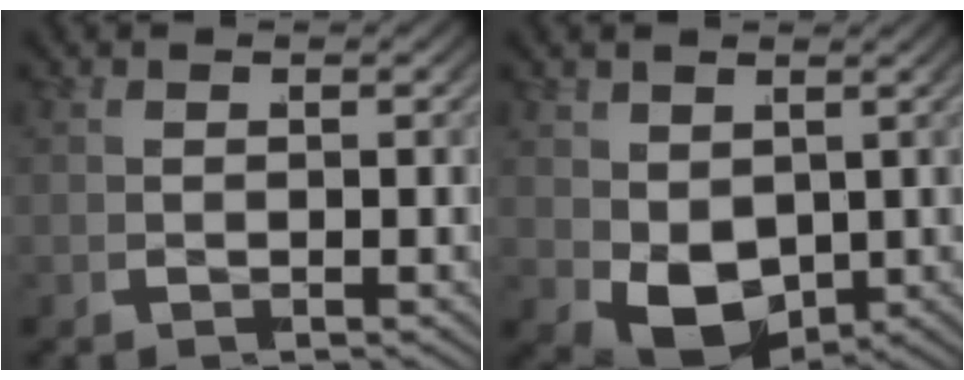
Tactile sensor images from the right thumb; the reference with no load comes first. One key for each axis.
{"total": 6.7, "fx": -1.8, "fy": 5.0, "fz": 4.1, "tx": -0.108, "ty": -0.057, "tz": -0.010}